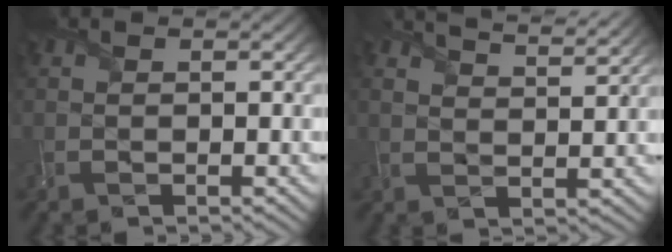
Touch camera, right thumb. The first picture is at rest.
{"total": 6.2, "force": [5.1, 1.4, 3.2], "torque": [-0.050, 0.009, 0.065]}